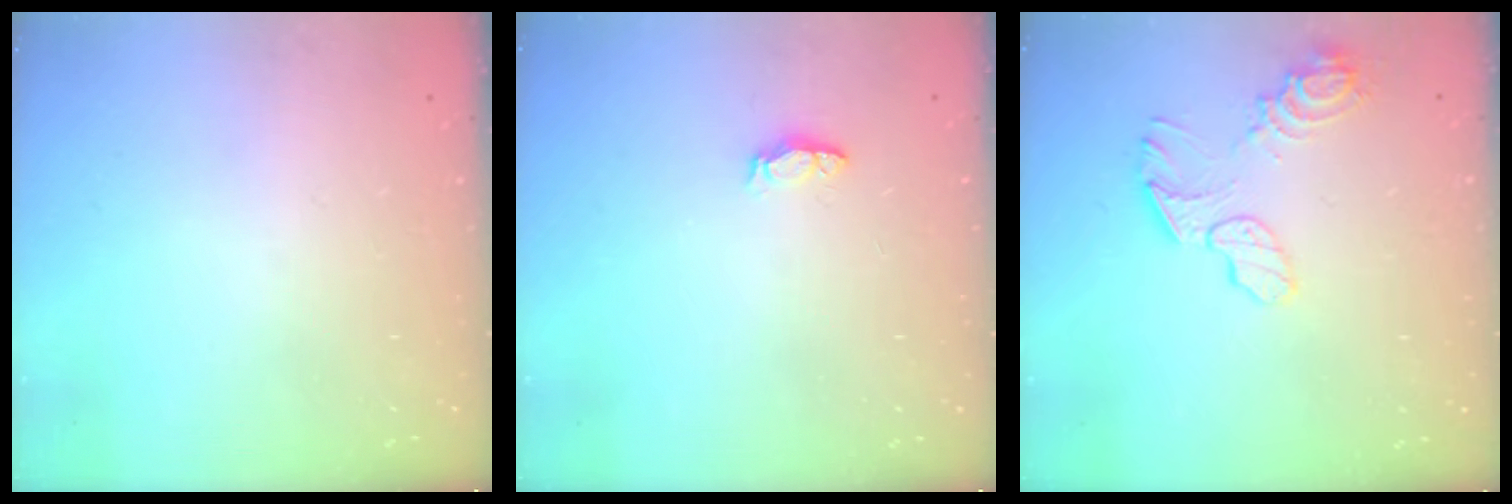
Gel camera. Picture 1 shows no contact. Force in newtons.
{"total": 4.7, "press": 4.4, "slide": 1.6}
{"total": 10.7, "press": 10.7, "slide": 0.7}